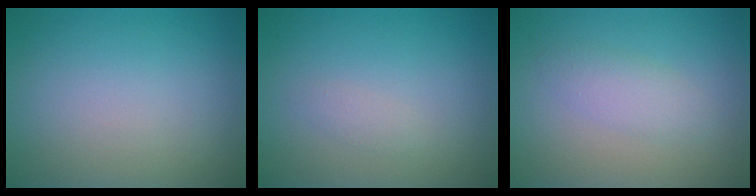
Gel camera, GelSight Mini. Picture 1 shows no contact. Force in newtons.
{"total": 0.8, "press": 0.8, "slide": 0.0}
{"total": 2.1, "press": 2.1, "slide": 0.1}